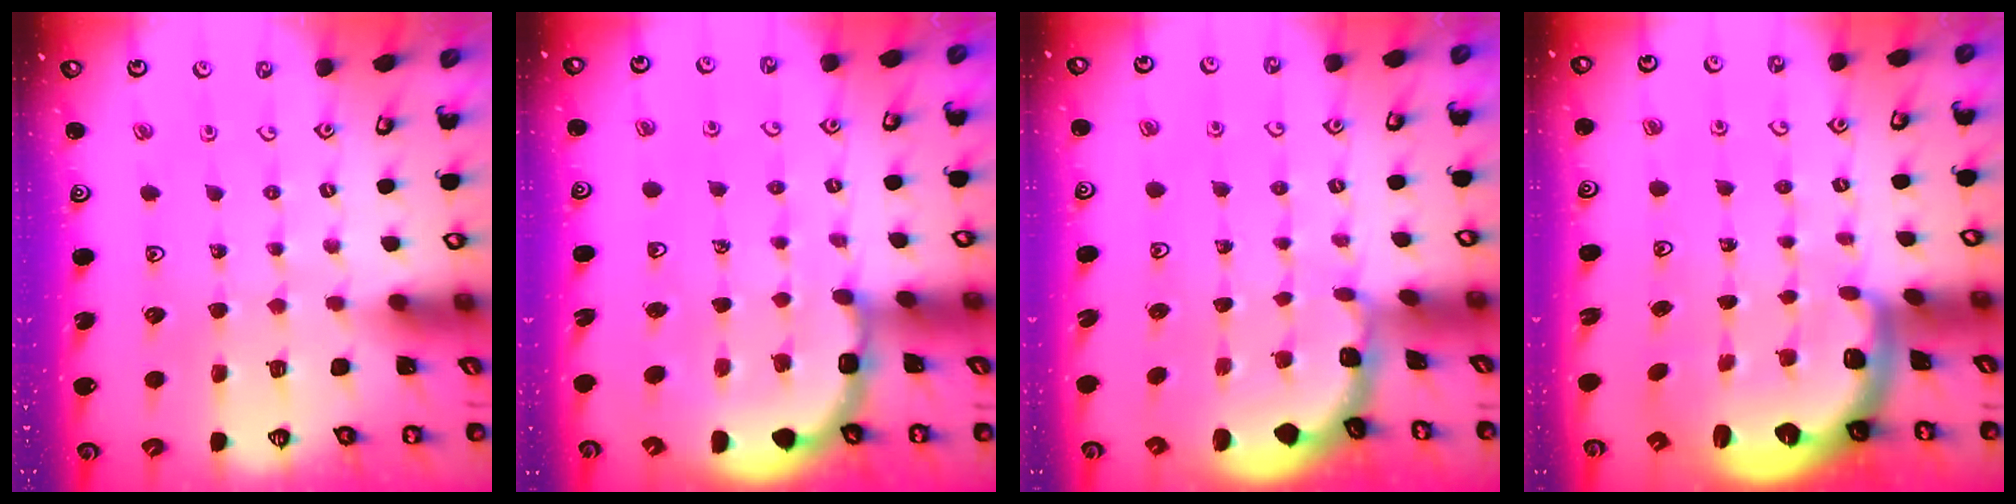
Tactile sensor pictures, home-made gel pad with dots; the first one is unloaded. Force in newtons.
{"total": 5.0, "press": 4.8, "slide": 1.3}
{"total": 1.3, "press": 1.2, "slide": 0.1}
{"total": 2.1, "press": 1.9, "slide": 0.9}